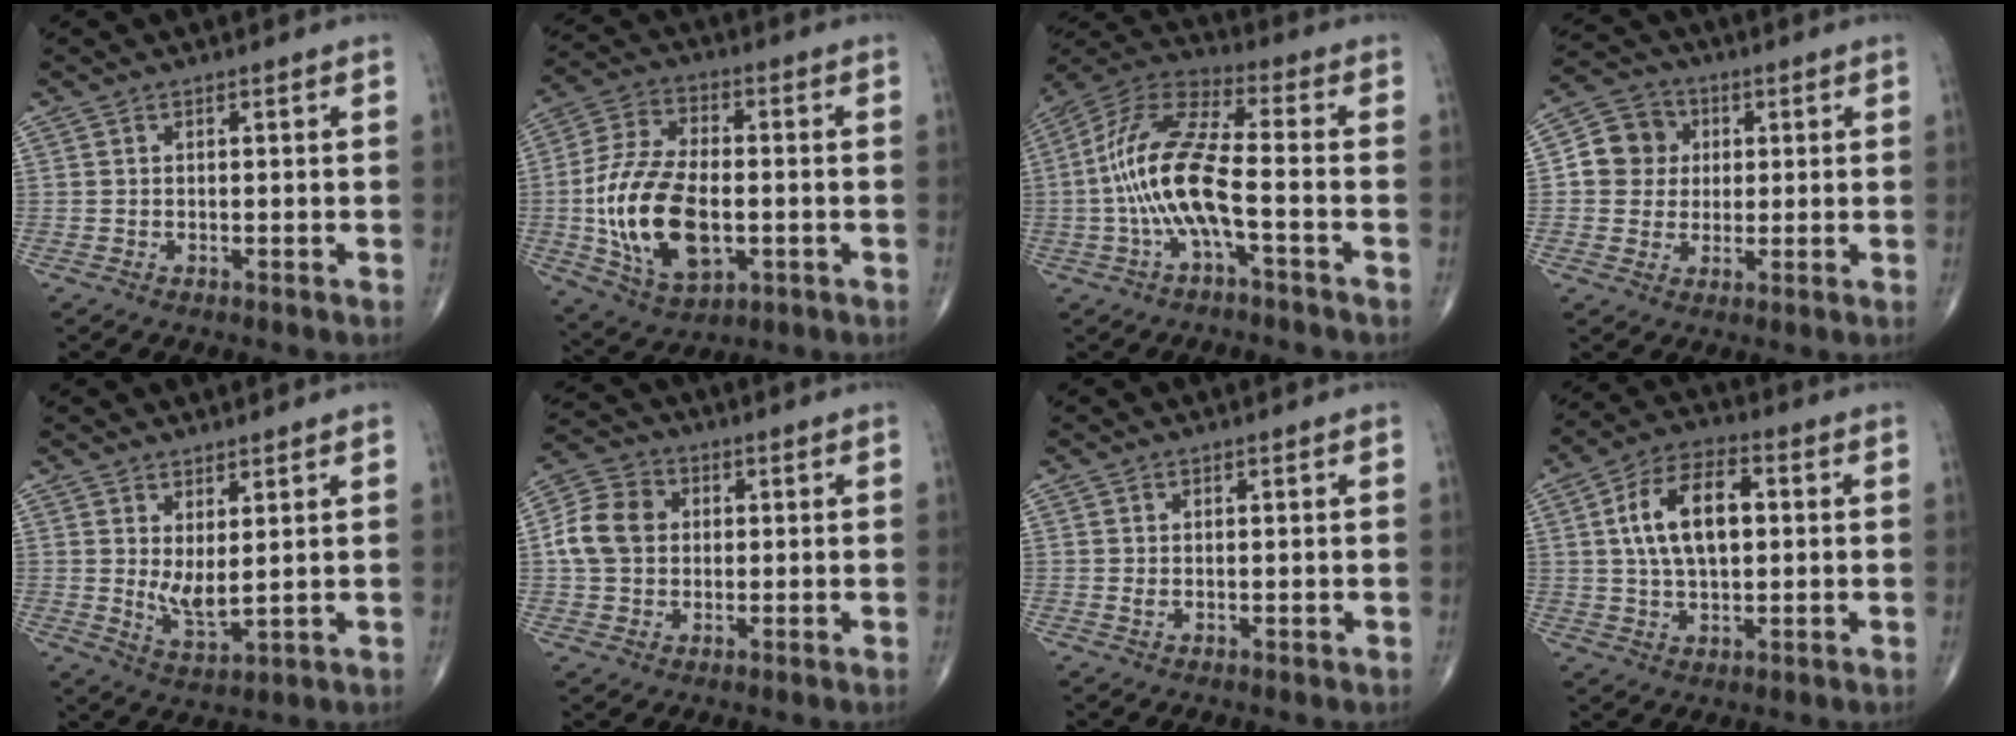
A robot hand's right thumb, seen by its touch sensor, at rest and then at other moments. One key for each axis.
{"total": 18.7, "fx": -2.7, "fy": 10.3, "fz": 15.3, "tx": -0.293, "ty": 0.008, "tz": -0.039}
{"total": 14.4, "fx": -3.0, "fy": 4.1, "fz": 13.5, "tx": -0.297, "ty": 0.044, "tz": -0.061}
{"total": 8.5, "fx": 1.1, "fy": 7.9, "fz": 2.8, "tx": -0.016, "ty": 0.007, "tz": 0.009}
{"total": 5.4, "fx": 1.5, "fy": 1.8, "fz": 4.8, "tx": -0.086, "ty": -0.028, "tz": 0.037}
{"total": 9.4, "fx": 0.9, "fy": 7.7, "fz": 5.3, "tx": -0.086, "ty": 0.017, "tz": 0.008}
{"total": 0.9, "fx": 0.3, "fy": 0.3, "fz": 0.8, "tx": -0.017, "ty": -0.003, "tz": 0.007}
{"total": 12.7, "fx": 2.0, "fy": 6.9, "fz": 10.4, "tx": -0.178, "ty": 0.012, "tz": 0.031}